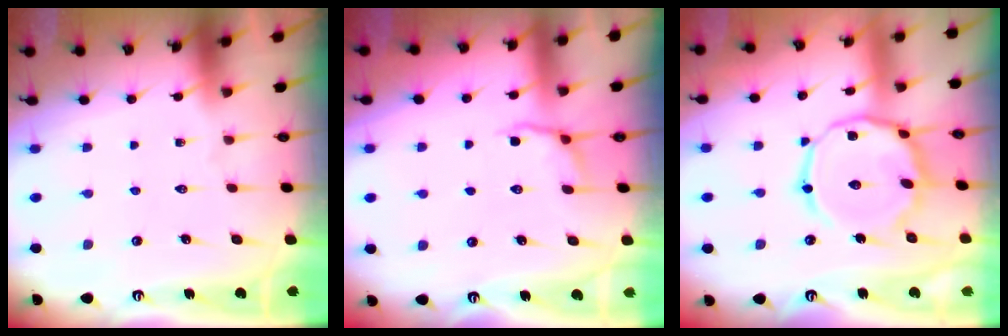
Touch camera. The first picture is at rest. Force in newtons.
{"total": 4.1, "press": 3.5, "slide": 2.1}
{"total": 15.7, "press": 15.7, "slide": 1.1}